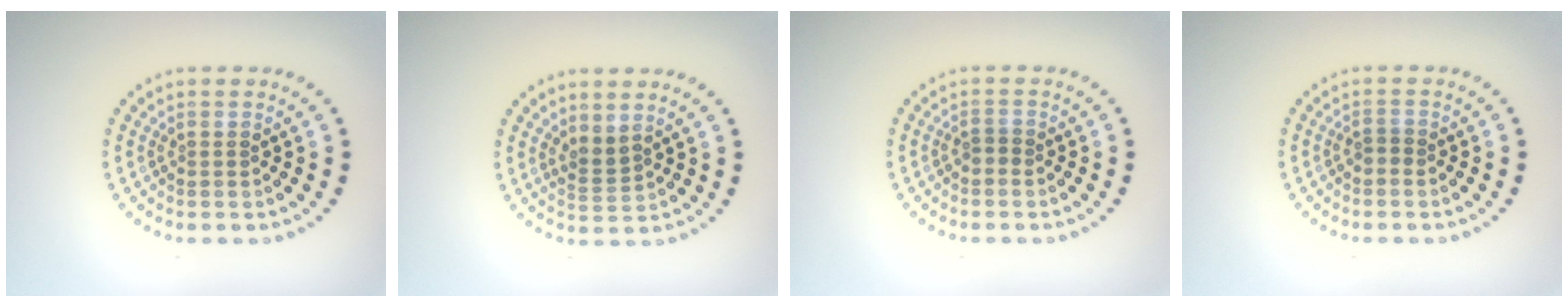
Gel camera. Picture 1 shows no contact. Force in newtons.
{"total": 1.8, "press": 1.3, "slide": 1.2}
{"total": 0.8, "press": 0.7, "slide": 0.4}
{"total": 0.8, "press": 0.7, "slide": 0.4}